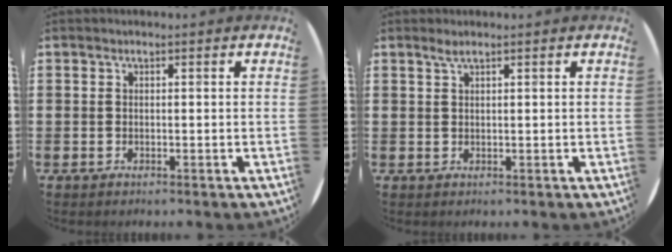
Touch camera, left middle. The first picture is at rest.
{"total": 1.1, "force": [0.8, 0.0, 0.8], "torque": [-0.017, 0.001, 0.014]}